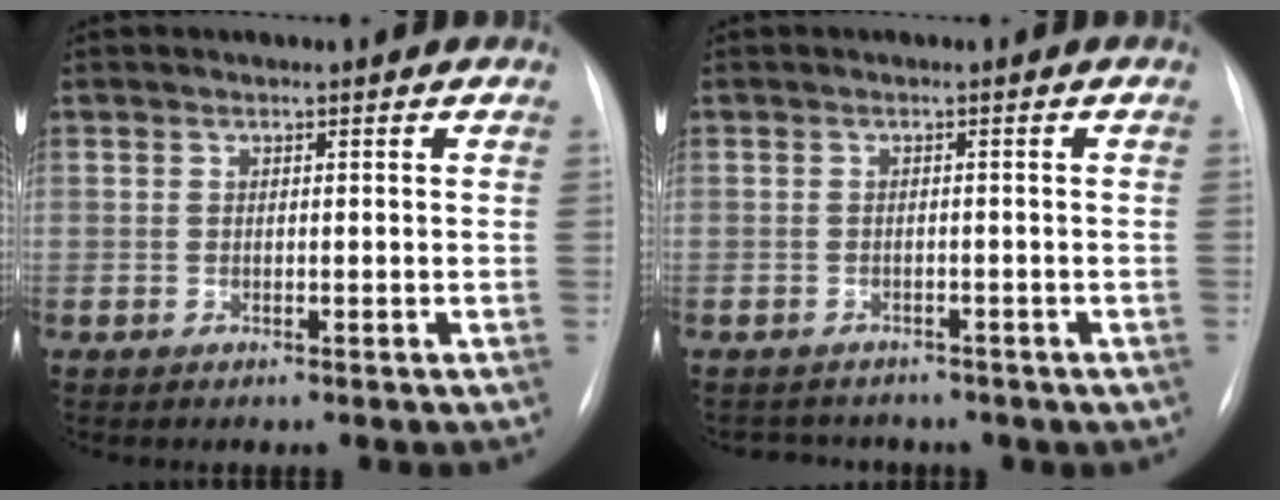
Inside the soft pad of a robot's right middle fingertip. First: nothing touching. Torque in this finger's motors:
{"motor_torque": [0.01, -1.02, 0.19, 0.01]}